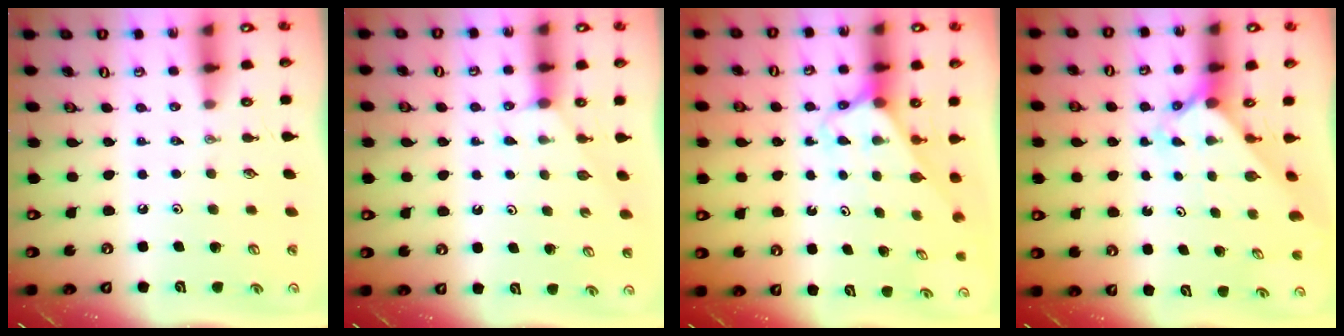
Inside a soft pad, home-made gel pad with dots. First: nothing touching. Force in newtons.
{"total": 3.0, "press": 3.0, "slide": 0.4}
{"total": 2.6, "press": 2.6, "slide": 0.1}
{"total": 2.3, "press": 2.3, "slide": 0.2}